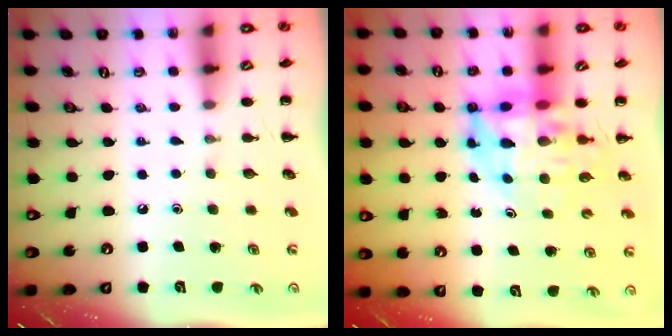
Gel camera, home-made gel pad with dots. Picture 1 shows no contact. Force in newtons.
{"total": 10.7, "press": 10.2, "slide": 3.2}